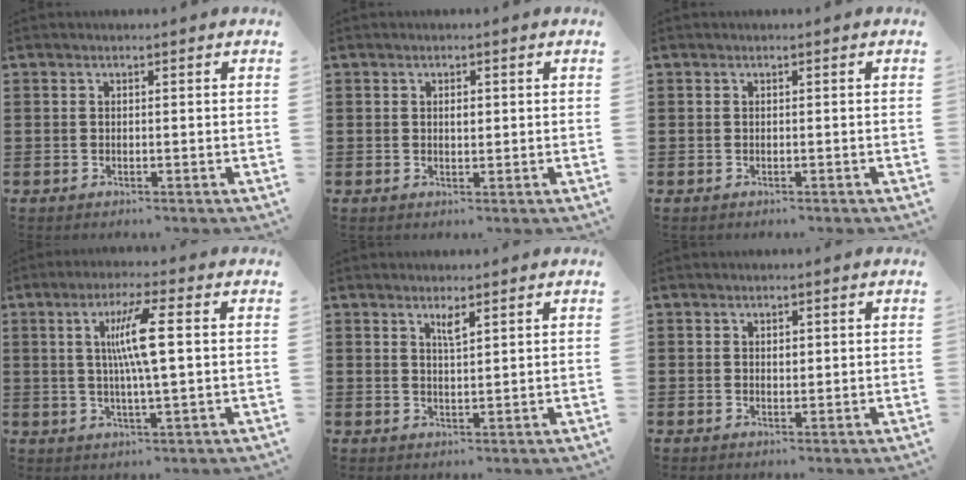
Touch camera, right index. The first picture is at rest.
{"total": 1.2, "force": [0.2, 0.6, 1.0], "torque": [-0.013, 0.000, 0.002]}
{"total": 0.0}
{"total": 8.4, "force": [2.0, 0.7, 8.2], "torque": [-0.165, -0.002, 0.024]}
{"total": 2.1, "force": [1.5, 0.3, 1.5], "torque": [-0.024, -0.002, 0.024]}
{"total": 1.0, "force": [0.3, 0.6, 0.8], "torque": [-0.008, 0.001, 0.004]}